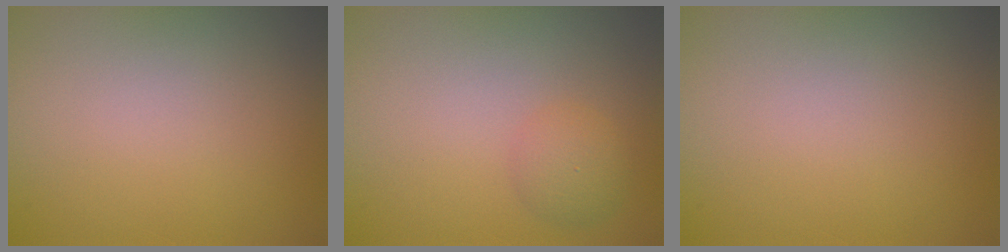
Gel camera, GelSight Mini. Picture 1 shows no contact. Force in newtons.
{"total": 1.9, "press": 1.9, "slide": 0.1}
{"total": 0.0}